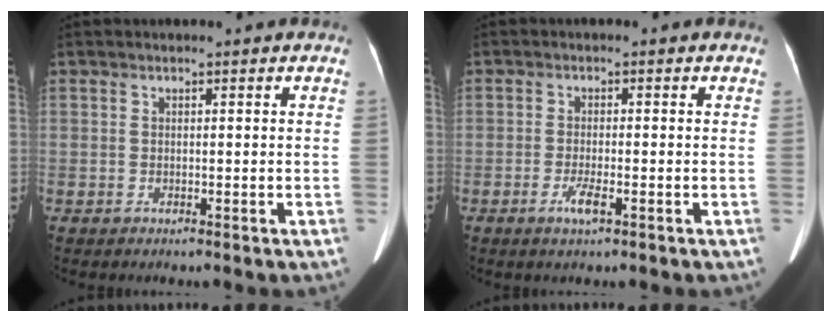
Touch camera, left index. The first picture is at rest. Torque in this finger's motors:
{"motor_torque": [0.11, -0.08, 0.06, 0.01]}